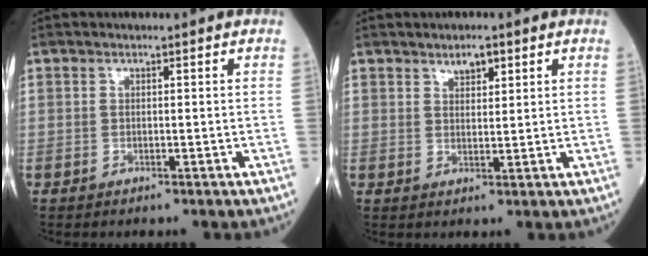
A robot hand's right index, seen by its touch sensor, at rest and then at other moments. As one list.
[{"total": 2.6, "force": [1.8, 1.0, 1.6], "torque": [-0.028, -0.002, 0.032]}]